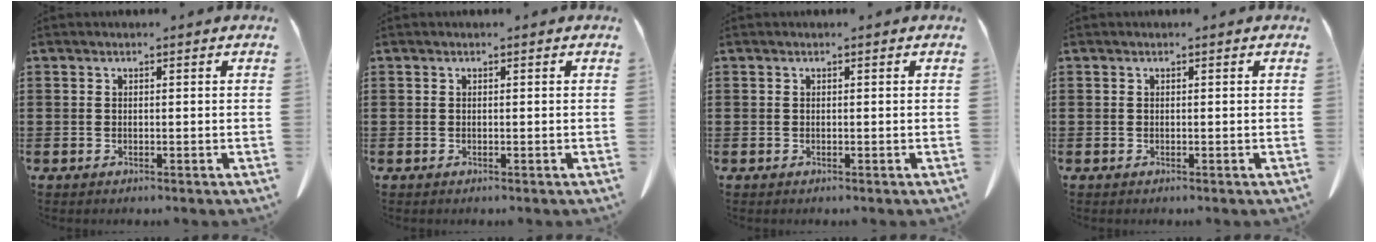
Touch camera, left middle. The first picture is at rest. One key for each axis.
{"total": 0.0}
{"total": 0.0}
{"total": 0.0}